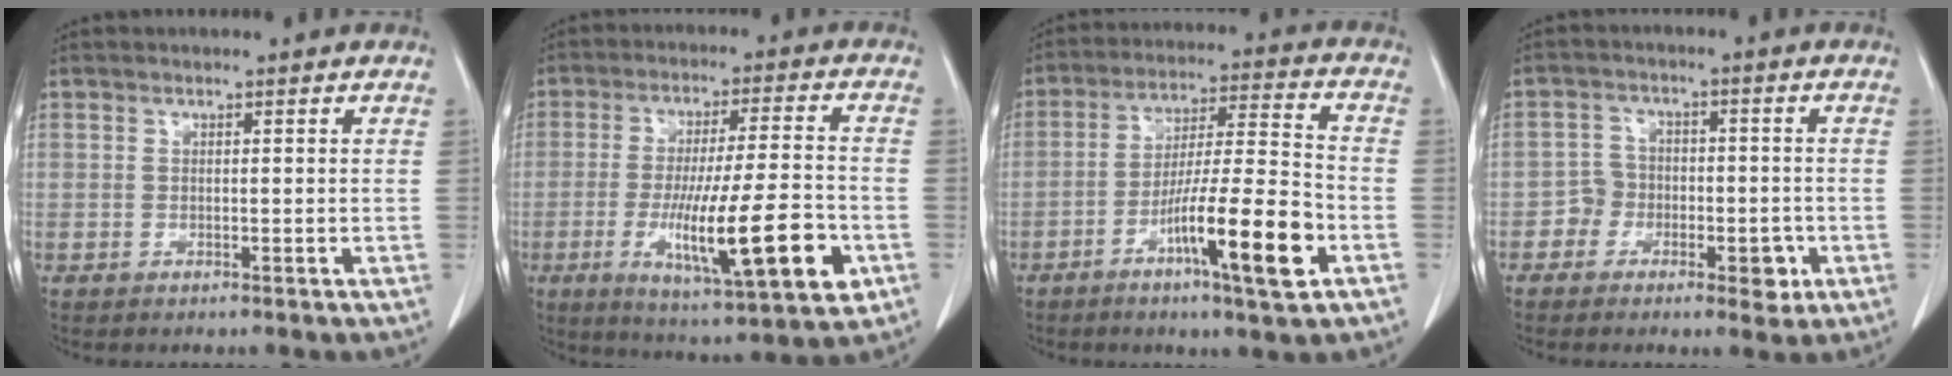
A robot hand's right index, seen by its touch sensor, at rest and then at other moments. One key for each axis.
{"total": 17.4, "fx": -5.2, "fy": 1.9, "fz": 16.5, "tx": -0.272, "ty": -0.020, "tz": -0.073}
{"total": 14.1, "fx": -6.1, "fy": 0.6, "fz": 12.7, "tx": -0.216, "ty": -0.008, "tz": -0.102}
{"total": 5.6, "fx": -2.4, "fy": 4.2, "fz": 2.8, "tx": -0.025, "ty": 0.015, "tz": -0.039}